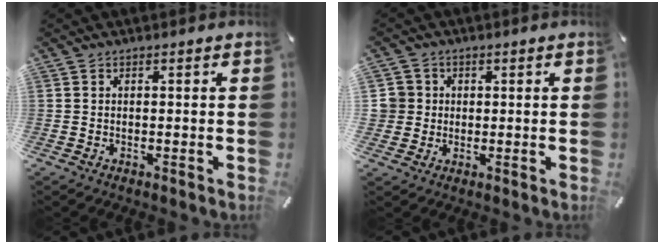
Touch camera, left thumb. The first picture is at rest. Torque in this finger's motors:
{"motor_torque": [0.01, -0.19, -0.05, -0.05, -0.01]}